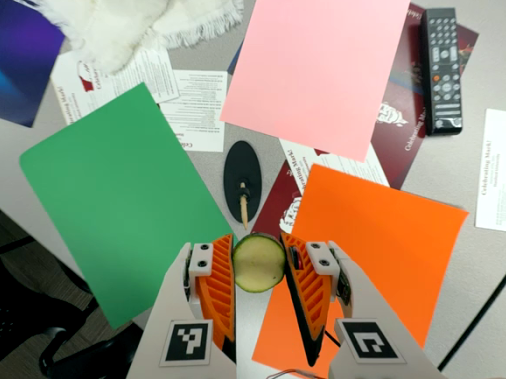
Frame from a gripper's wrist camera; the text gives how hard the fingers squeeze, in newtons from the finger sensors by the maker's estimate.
{"total": 12.4, "left": 13.1, "right": 11.6}